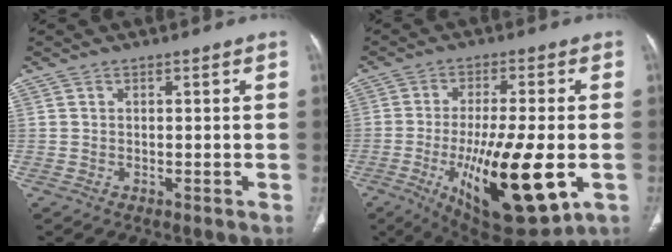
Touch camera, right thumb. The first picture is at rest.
{"total": 21.0, "force": [-5.4, 6.7, 19.1], "torque": [-0.314, -0.016, -0.067]}